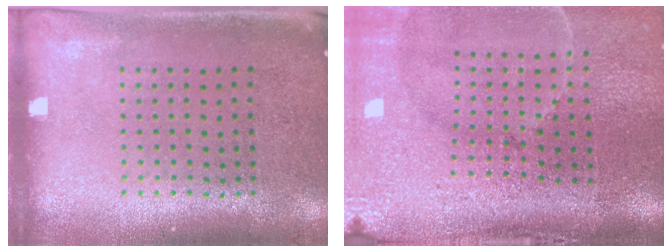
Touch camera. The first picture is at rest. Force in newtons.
{"total": 4.8, "press": 4.0, "slide": 2.7}